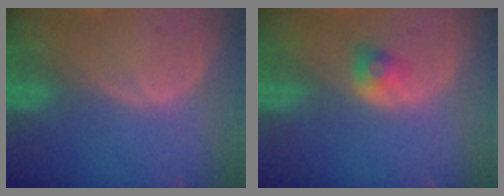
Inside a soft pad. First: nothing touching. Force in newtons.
{"total": 2.3, "press": 2.2, "slide": 0.7}